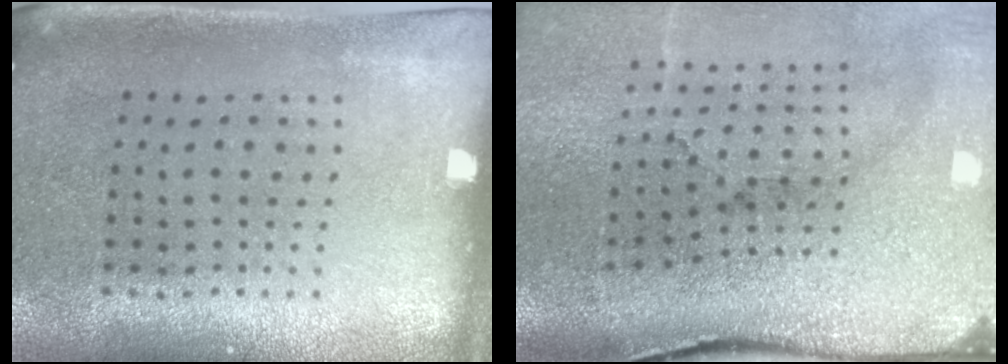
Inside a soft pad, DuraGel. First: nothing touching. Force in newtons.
{"total": 5.1, "press": 4.0, "slide": 3.1}